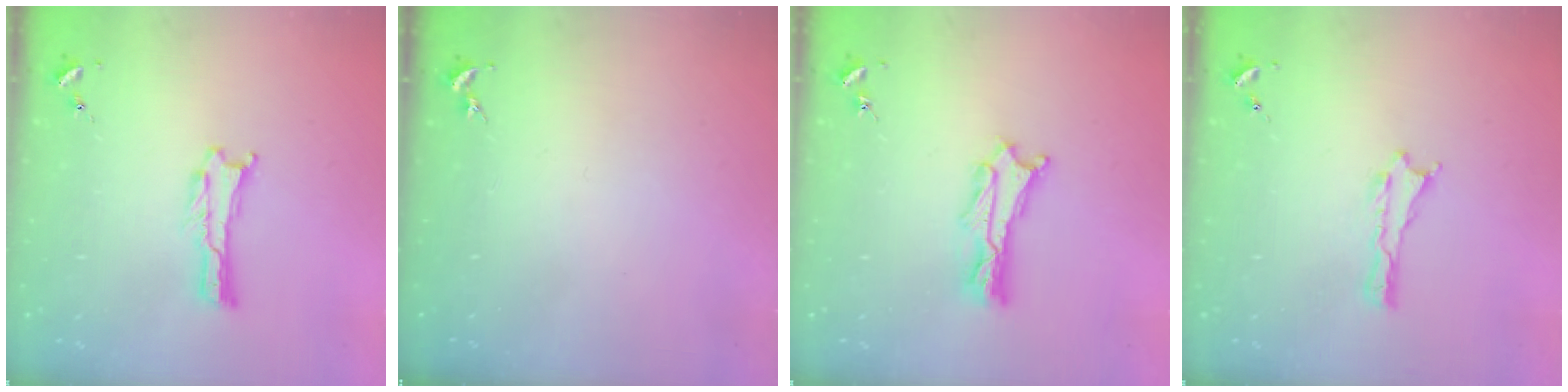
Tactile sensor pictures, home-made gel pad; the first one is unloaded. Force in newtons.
{"total": 0.0}
{"total": 2.4, "press": 2.4, "slide": 0.3}
{"total": 0.0}